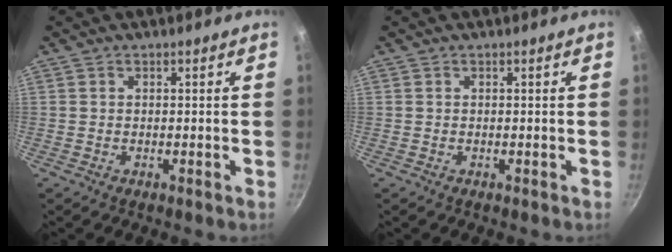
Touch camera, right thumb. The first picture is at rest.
{"total": 0.0}